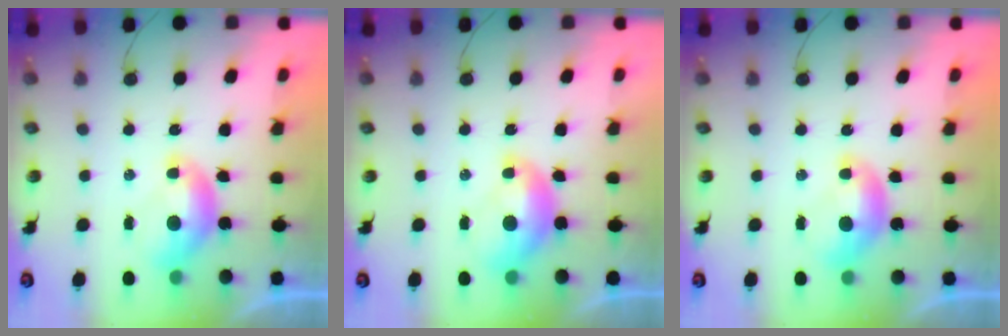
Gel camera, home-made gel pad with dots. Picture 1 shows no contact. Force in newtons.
{"total": 1.6, "press": 1.5, "slide": 0.2}
{"total": 0.0}